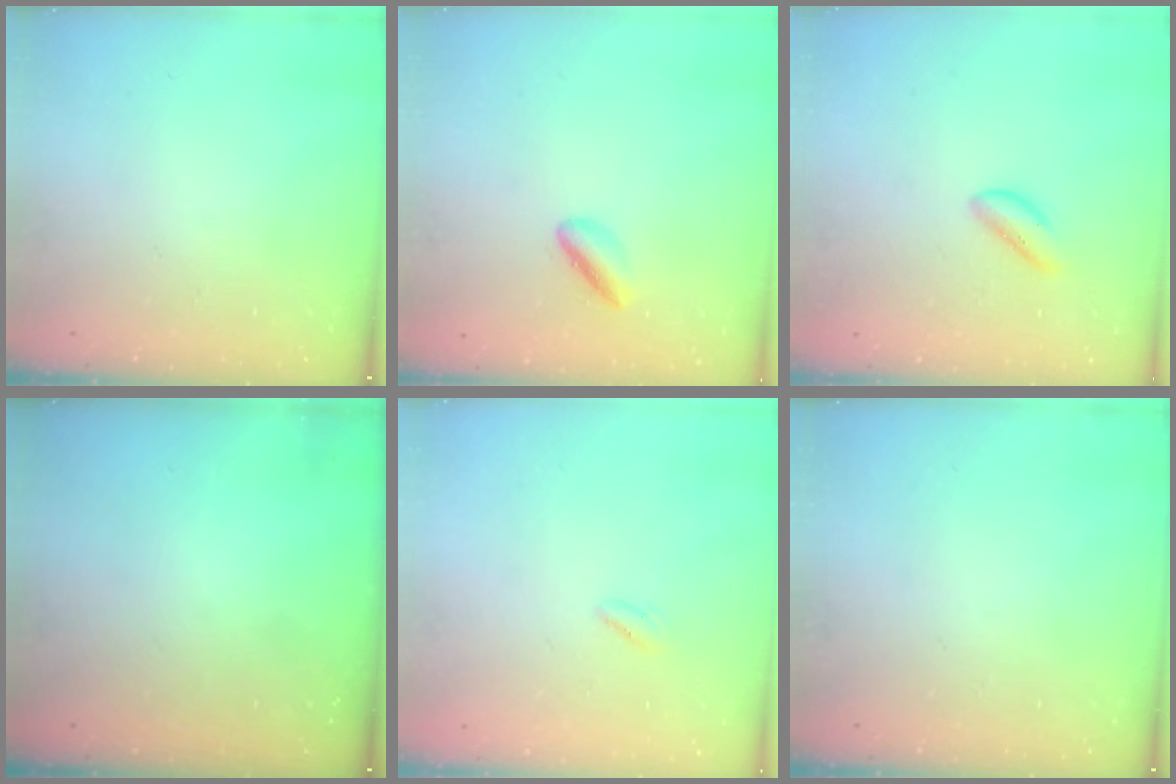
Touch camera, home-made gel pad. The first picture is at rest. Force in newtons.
{"total": 2.8, "press": 2.8, "slide": 0.5}
{"total": 2.0, "press": 1.9, "slide": 0.6}
{"total": 0.0}
{"total": 1.1, "press": 0.8, "slide": 0.6}
{"total": 0.0}